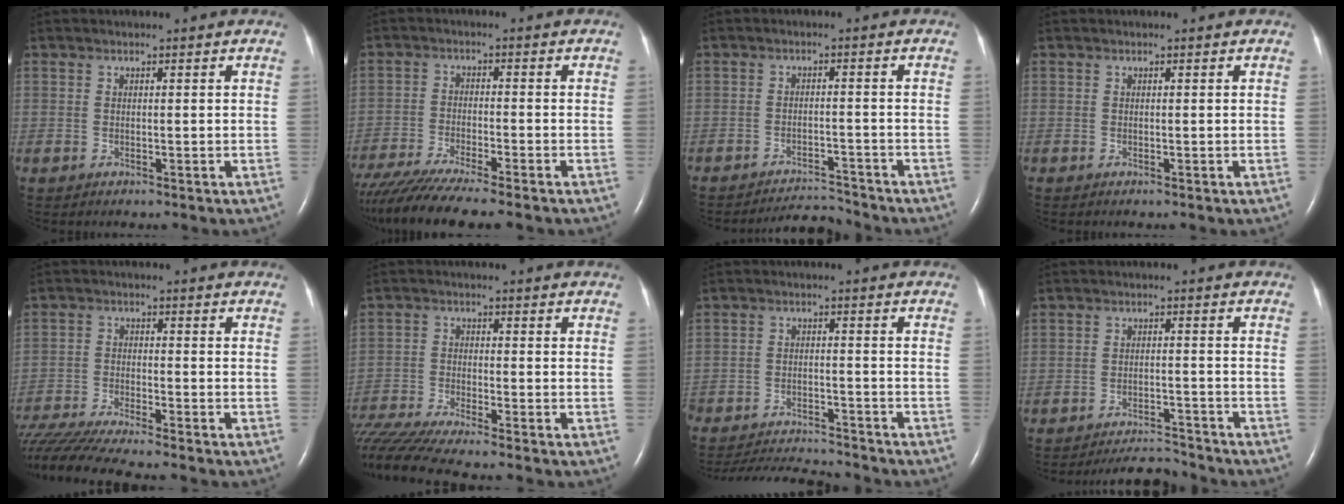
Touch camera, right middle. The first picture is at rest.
{"total": 12.1, "force": [-10.3, 0.1, 6.4], "torque": [-0.101, -0.028, -0.167]}
{"total": 4.4, "force": [-4.3, -0.4, -0.6], "torque": [0.007, -0.005, -0.070]}
{"total": 0.0}
{"total": 13.6, "force": [-12.1, -0.5, 6.2], "torque": [-0.112, -0.020, -0.208]}
{"total": 11.6, "force": [-10.3, -0.8, 5.4], "torque": [-0.106, -0.016, -0.183]}
{"total": 13.8, "force": [-13.1, 1.4, 4.0], "torque": [-0.073, -0.016, -0.194]}
{"total": 5.7, "force": [-5.7, 0.0, 0.1], "torque": [-0.005, -0.006, -0.095]}